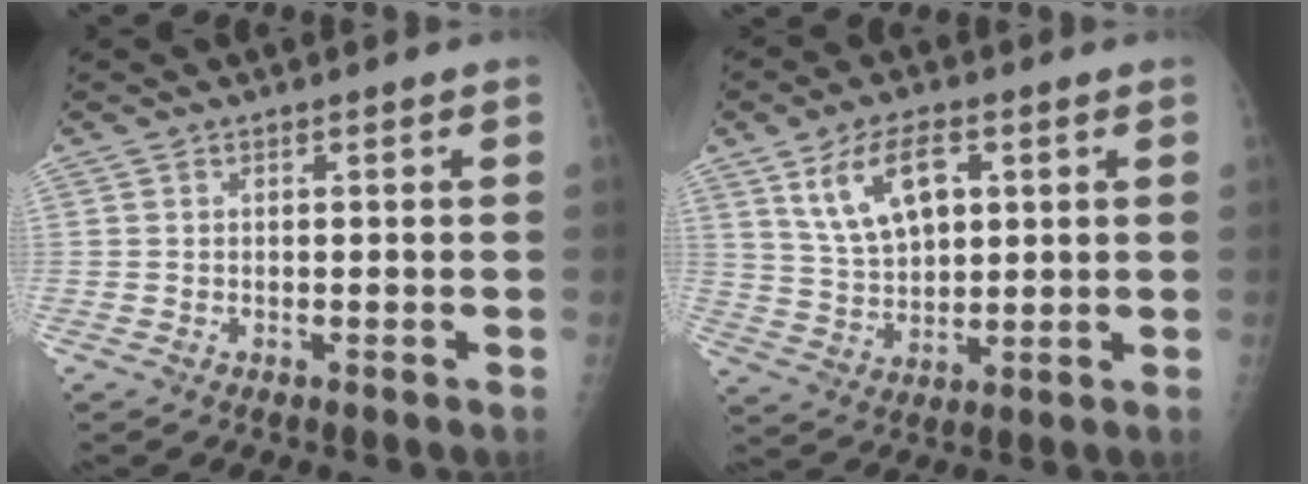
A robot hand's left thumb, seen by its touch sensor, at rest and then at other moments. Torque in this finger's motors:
{"motor_torque": [0.13, 0.32, 1.14, -0.45, 0.25]}